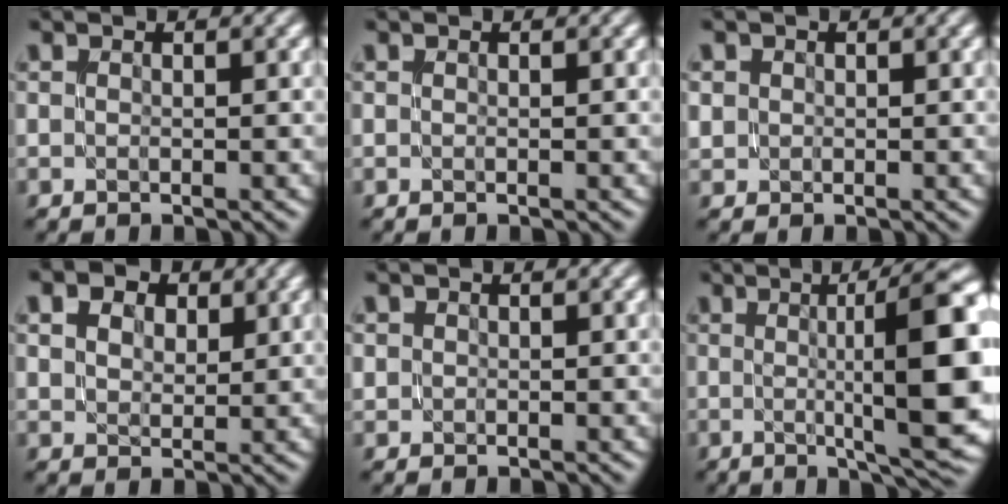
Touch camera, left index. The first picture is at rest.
{"total": 0.0}
{"total": 1.0, "force": [0.2, 1.0, 0.1], "torque": [0.002, -0.004, 0.007]}
{"total": 5.7, "force": [3.3, 3.5, 3.1], "torque": [-0.069, 0.014, 0.041]}
{"total": 0.6, "force": [0.1, 0.6, 0.0], "torque": [0.005, -0.003, 0.004]}
{"total": 14.1, "force": [0.9, 3.1, 13.7], "torque": [-0.158, 0.000, 0.023]}